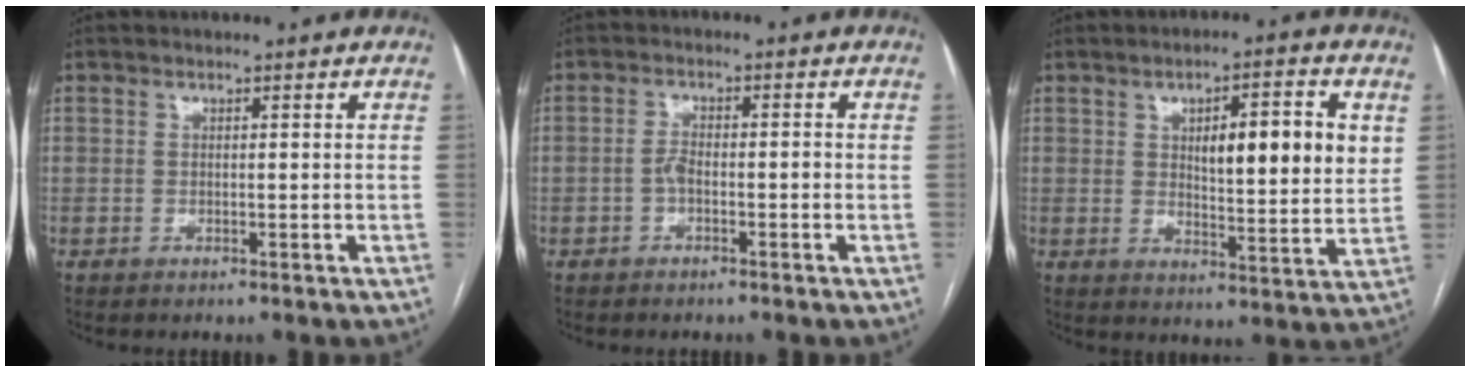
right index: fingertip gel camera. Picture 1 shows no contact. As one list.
[{"total": 2.5, "force": [-0.9, 0.9, 2.2], "torque": [-0.041, 0.006, -0.015]}, {"total": 11.6, "force": [3.2, 2.5, 10.8], "torque": [-0.156, 0.005, 0.048]}]